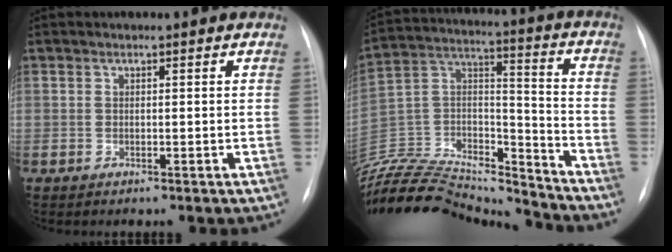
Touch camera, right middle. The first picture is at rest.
{"total": 27.0, "force": [-25.5, 4.5, 7.5], "torque": [-0.193, 0.010, -0.422]}